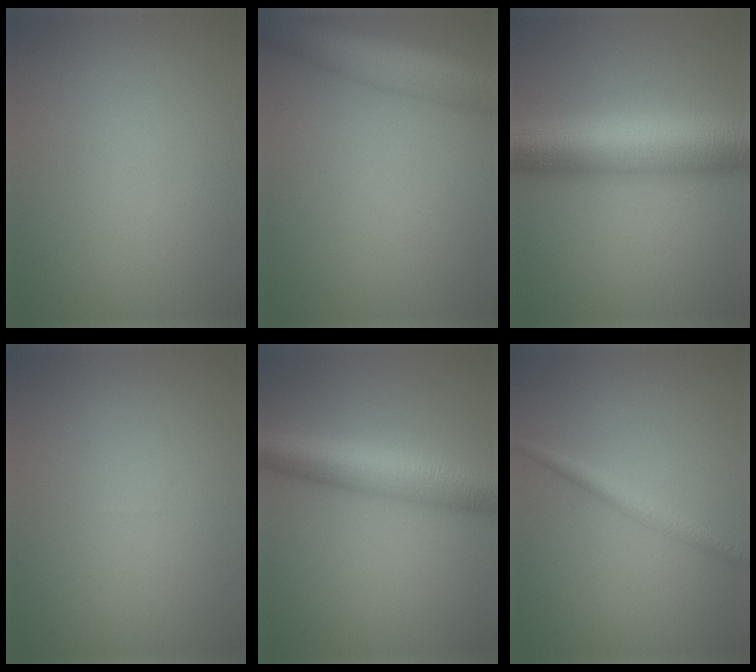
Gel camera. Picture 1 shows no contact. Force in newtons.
{"total": 7.6, "press": 7.6, "slide": 0.4}
{"total": 9.9, "press": 9.9, "slide": 0.1}
{"total": 0.0}
{"total": 7.2, "press": 7.2, "slide": 0.1}
{"total": 1.9, "press": 1.9, "slide": 0.1}